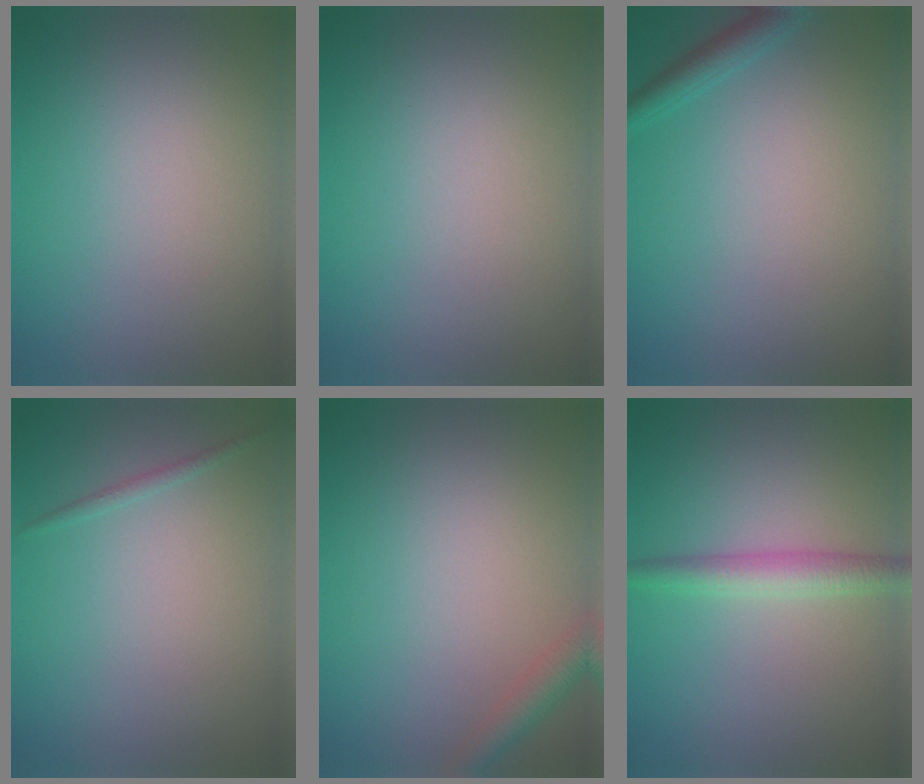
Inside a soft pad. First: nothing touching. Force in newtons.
{"total": 0.0}
{"total": 1.8, "press": 1.8, "slide": 0.1}
{"total": 0.7, "press": 0.7, "slide": 0.0}
{"total": 2.3, "press": 2.3, "slide": 0.1}
{"total": 2.9, "press": 2.9, "slide": 0.1}